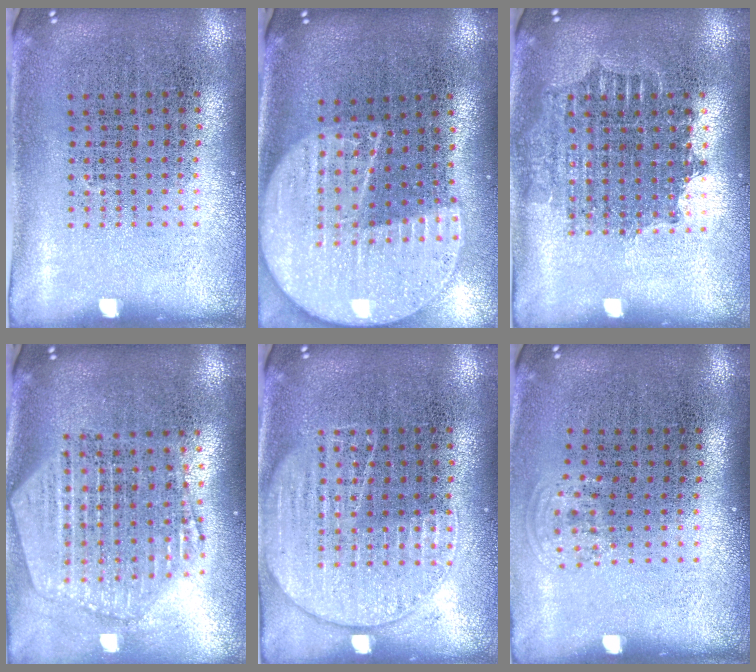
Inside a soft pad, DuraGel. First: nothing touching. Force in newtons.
{"total": 2.3, "press": 2.0, "slide": 1.2}
{"total": 1.5, "press": 1.3, "slide": 0.8}
{"total": 2.5, "press": 2.1, "slide": 1.3}
{"total": 2.4, "press": 2.4, "slide": 0.2}
{"total": 0.8, "press": 0.6, "slide": 0.5}